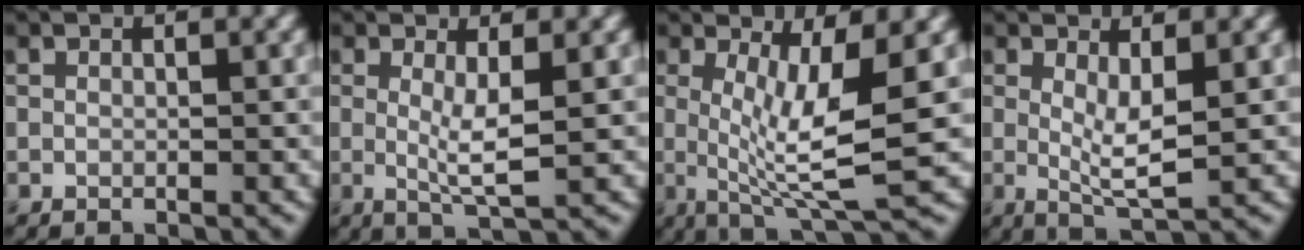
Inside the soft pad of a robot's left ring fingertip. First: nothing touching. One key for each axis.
{"total": 3.1, "fx": 0.1, "fy": 0.5, "fz": 3.0, "tx": -0.063, "ty": -0.014, "tz": 0.007}
{"total": 7.1, "fx": 0.0, "fy": 1.6, "fz": 6.9, "tx": -0.121, "ty": -0.012, "tz": 0.007}
{"total": 3.3, "fx": 0.3, "fy": 0.7, "fz": 3.2, "tx": -0.060, "ty": -0.016, "tz": 0.012}